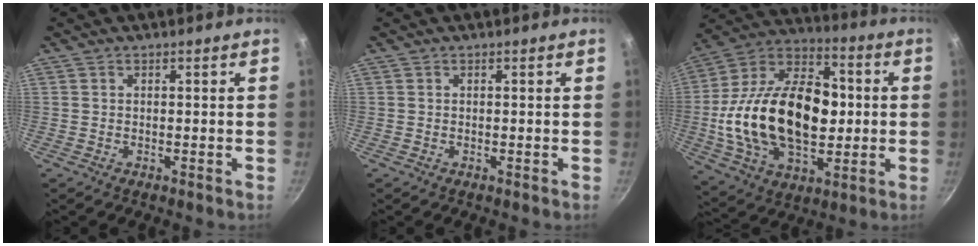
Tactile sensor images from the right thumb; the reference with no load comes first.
{"total": 0.0}
{"total": 28.4, "force": [-0.7, 17.8, 22.1], "torque": [-0.376, 0.031, -0.016]}